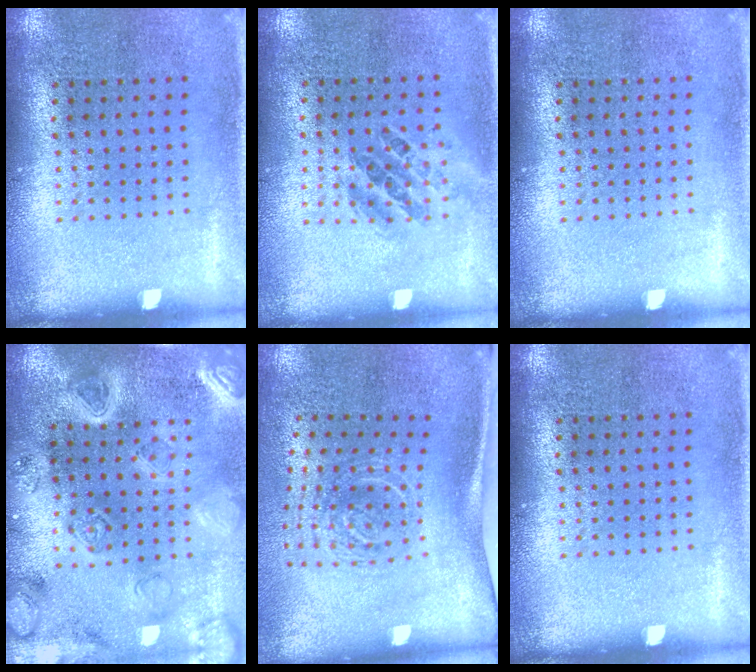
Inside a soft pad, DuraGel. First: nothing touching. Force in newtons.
{"total": 0.9, "press": 0.8, "slide": 0.4}
{"total": 0.0}
{"total": 4.0, "press": 3.6, "slide": 1.7}
{"total": 2.0, "press": 1.2, "slide": 1.6}
{"total": 0.0}